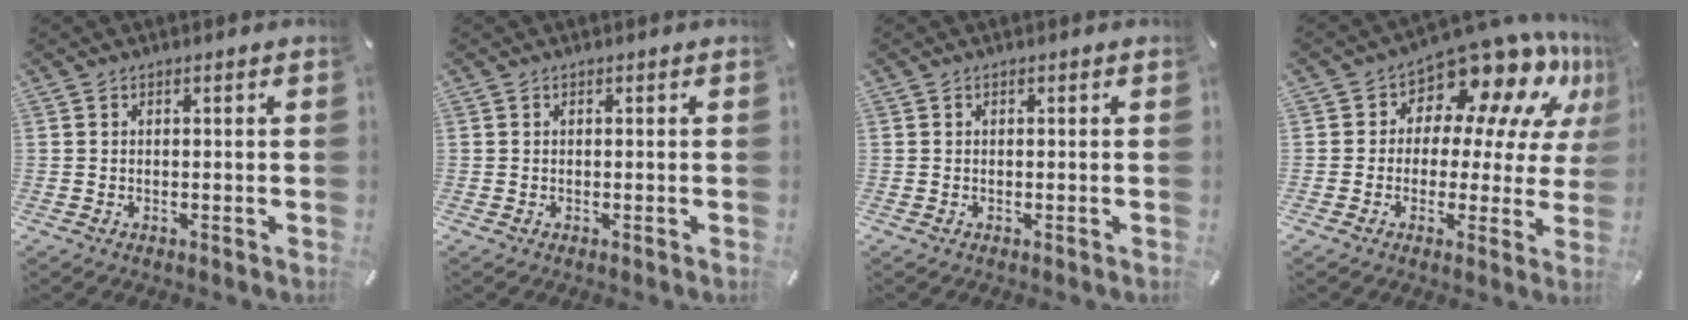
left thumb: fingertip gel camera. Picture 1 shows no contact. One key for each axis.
{"total": 0.0}
{"total": 0.0}
{"total": 12.8, "fx": 9.7, "fy": 5.9, "fz": 5.8, "tx": -0.096, "ty": -0.089, "tz": 0.163}